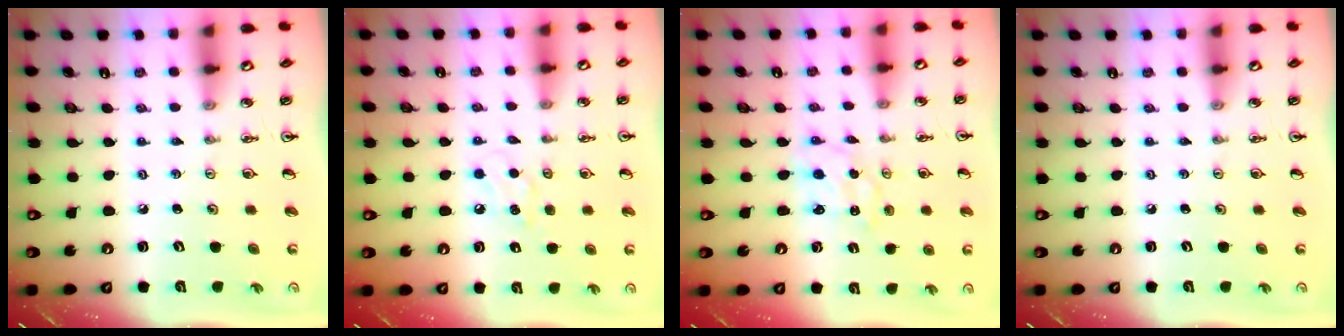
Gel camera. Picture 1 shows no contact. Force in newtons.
{"total": 6.4, "press": 6.3, "slide": 0.8}
{"total": 1.5, "press": 1.5, "slide": 0.1}
{"total": 0.0}